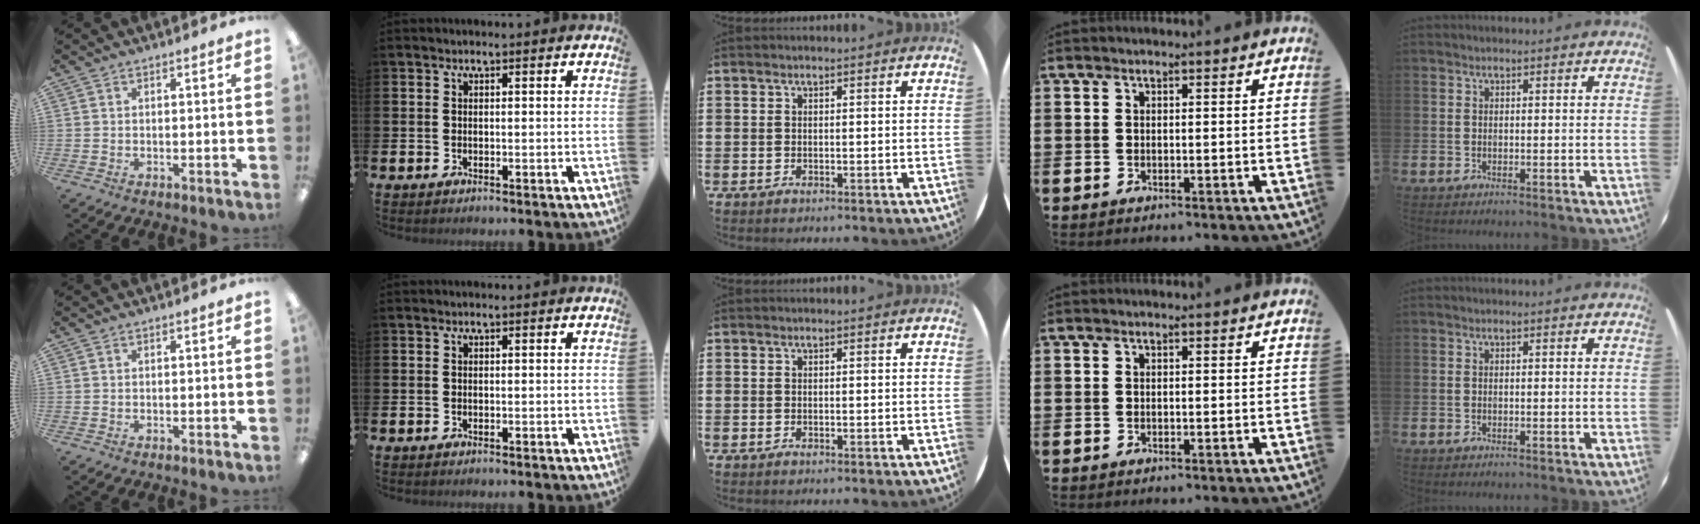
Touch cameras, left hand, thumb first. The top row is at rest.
{}